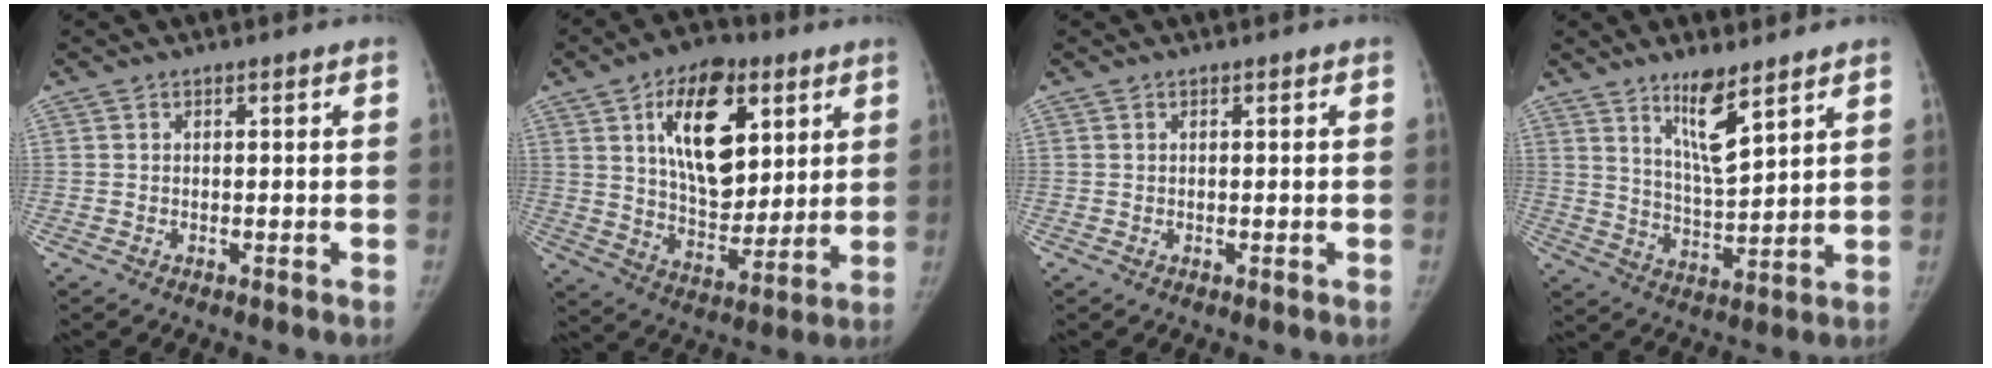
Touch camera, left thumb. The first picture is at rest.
{"total": 18.9, "force": [7.4, 10.9, 13.6], "torque": [-0.165, -0.034, 0.125]}
{"total": 0.0}
{"total": 10.3, "force": [6.7, 2.5, 7.5], "torque": [-0.123, -0.056, 0.128]}